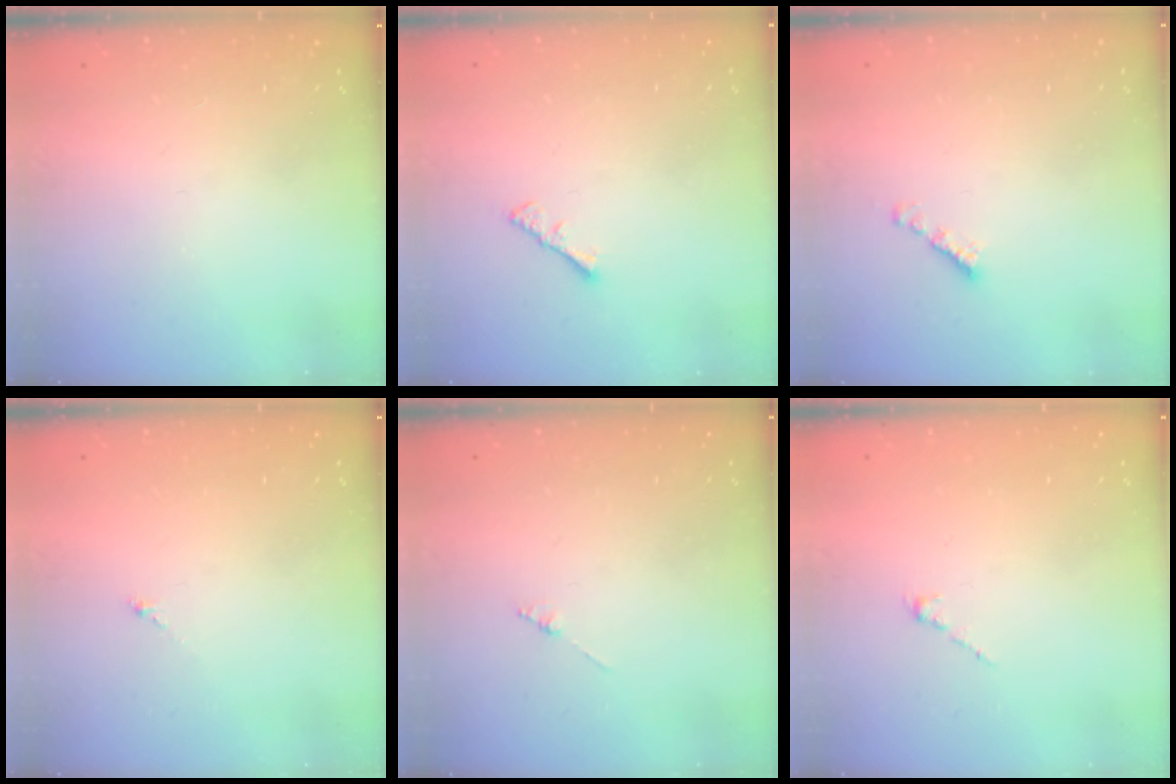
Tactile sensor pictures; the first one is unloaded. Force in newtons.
{"total": 1.1, "press": 1.1, "slide": 0.4}
{"total": 2.1, "press": 2.0, "slide": 0.7}
{"total": 0.0}
{"total": 1.3, "press": 1.3, "slide": 0.3}
{"total": 0.0}